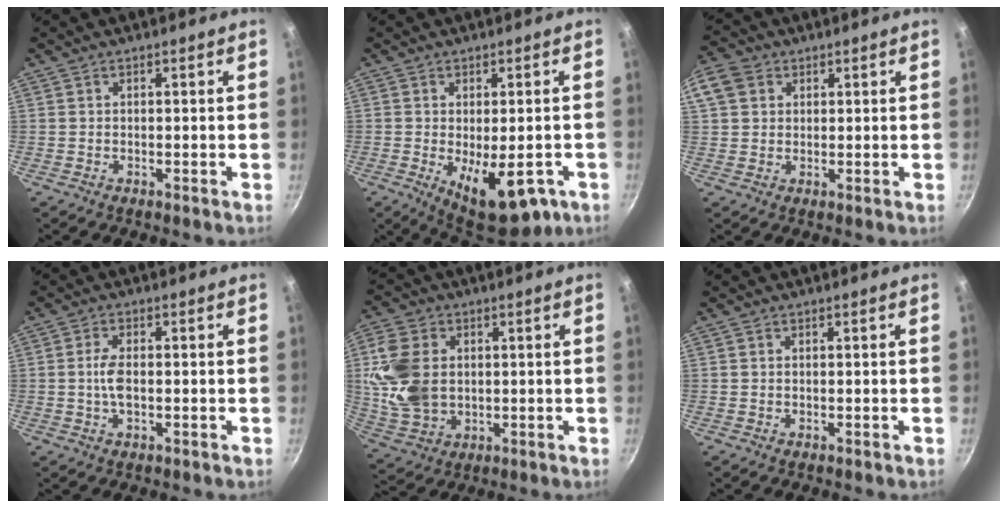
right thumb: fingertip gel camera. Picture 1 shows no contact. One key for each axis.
{"total": 13.4, "fx": -4.7, "fy": 6.1, "fz": 11.0, "tx": -0.120, "ty": -0.008, "tz": -0.048}
{"total": 7.4, "fx": 2.5, "fy": 5.9, "fz": 3.5, "tx": -0.059, "ty": 0.006, "tz": 0.036}
{"total": 4.1, "fx": -0.3, "fy": 1.9, "fz": 3.7, "tx": -0.077, "ty": 0.002, "tz": -0.012}
{"total": 13.0, "fx": 1.4, "fy": 9.6, "fz": 8.7, "tx": -0.157, "ty": -0.006, "tz": 0.037}
{"total": 0.0}